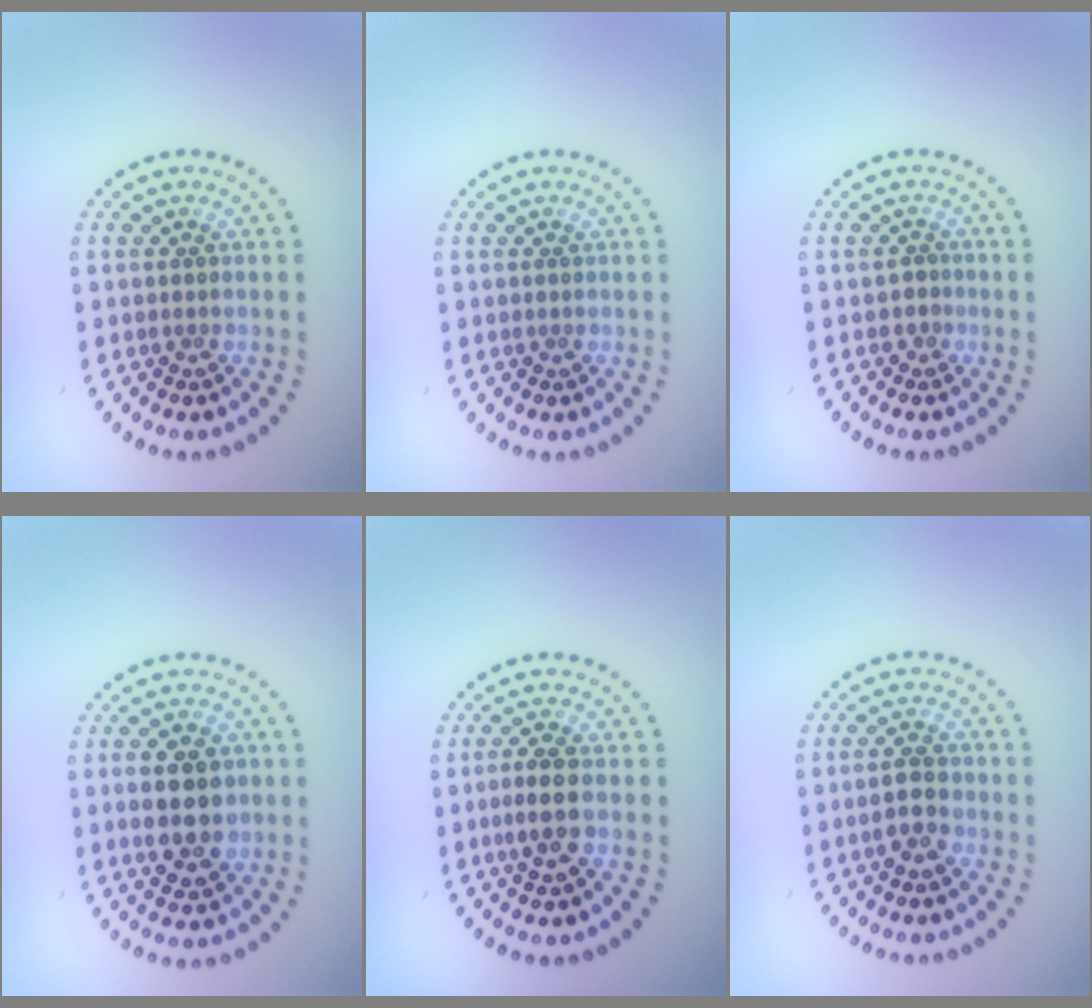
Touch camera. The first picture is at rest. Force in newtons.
{"total": 0.0}
{"total": 0.9, "press": 0.5, "slide": 0.8}
{"total": 5.6, "press": 5.5, "slide": 0.5}
{"total": 2.7, "press": 2.5, "slide": 0.9}
{"total": 2.7, "press": 2.7, "slide": 0.5}